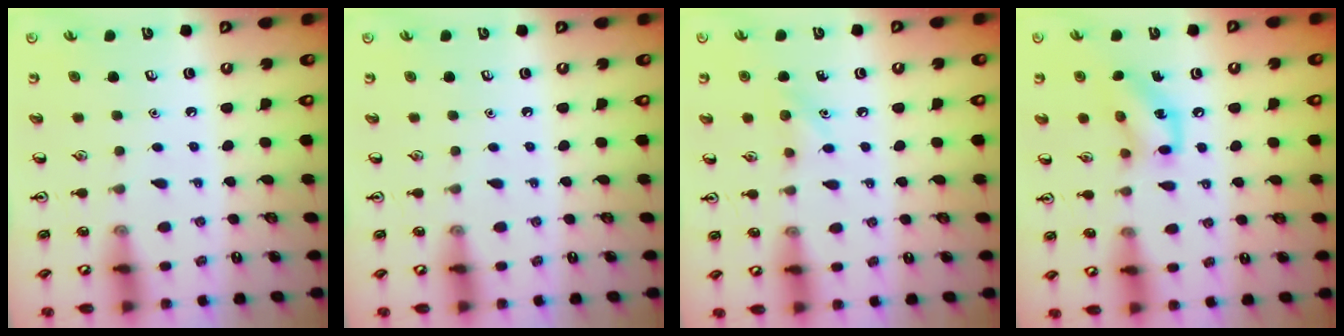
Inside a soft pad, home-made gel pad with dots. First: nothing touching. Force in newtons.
{"total": 0.0}
{"total": 6.6, "press": 6.4, "slide": 1.9}
{"total": 11.5, "press": 11.3, "slide": 1.6}